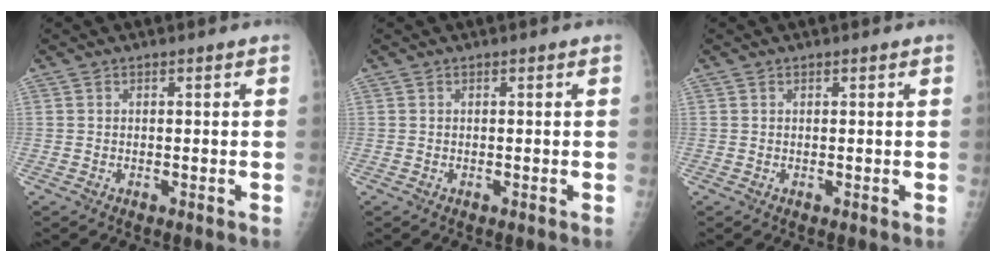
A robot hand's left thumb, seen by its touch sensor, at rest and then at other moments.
{"total": 0.0}
{"total": 0.0}